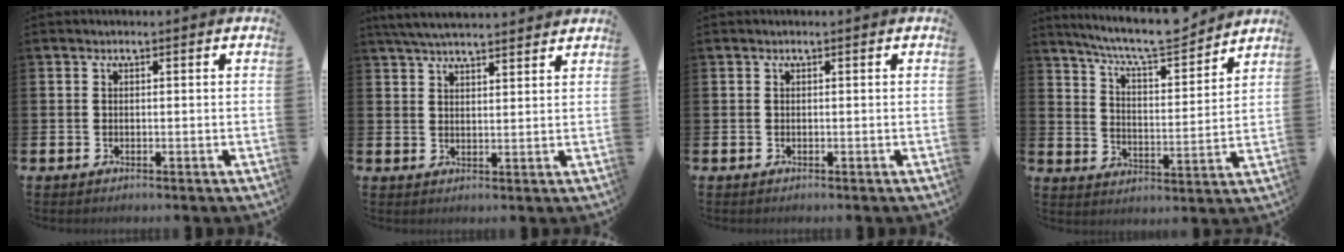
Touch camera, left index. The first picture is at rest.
{"total": 4.8, "force": [4.7, 0.4, 1.1], "torque": [-0.031, -0.016, 0.086]}
{"total": 0.0}
{"total": 8.8, "force": [8.2, 0.9, 2.9], "torque": [-0.079, -0.056, 0.144]}